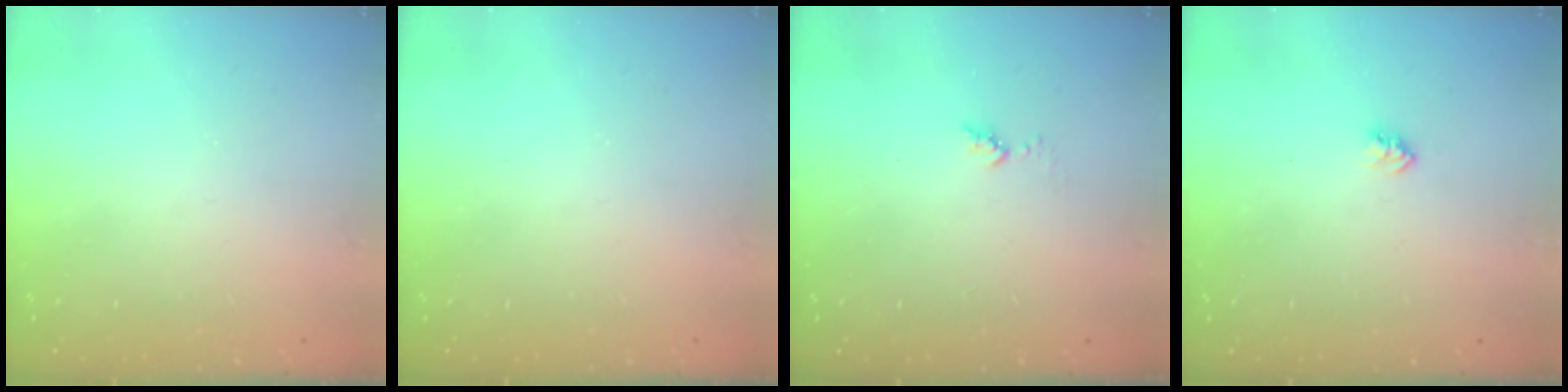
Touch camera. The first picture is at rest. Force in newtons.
{"total": 0.0}
{"total": 3.7, "press": 3.6, "slide": 0.4}
{"total": 2.7, "press": 2.7, "slide": 0.4}